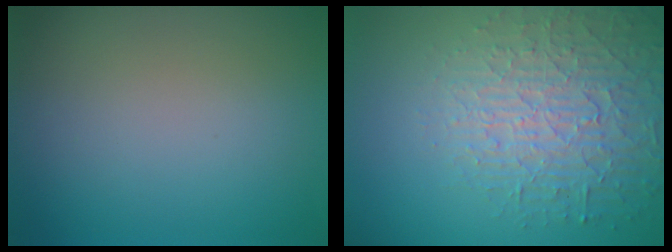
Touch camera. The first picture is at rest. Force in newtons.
{"total": 4.9, "press": 4.8, "slide": 1.3}